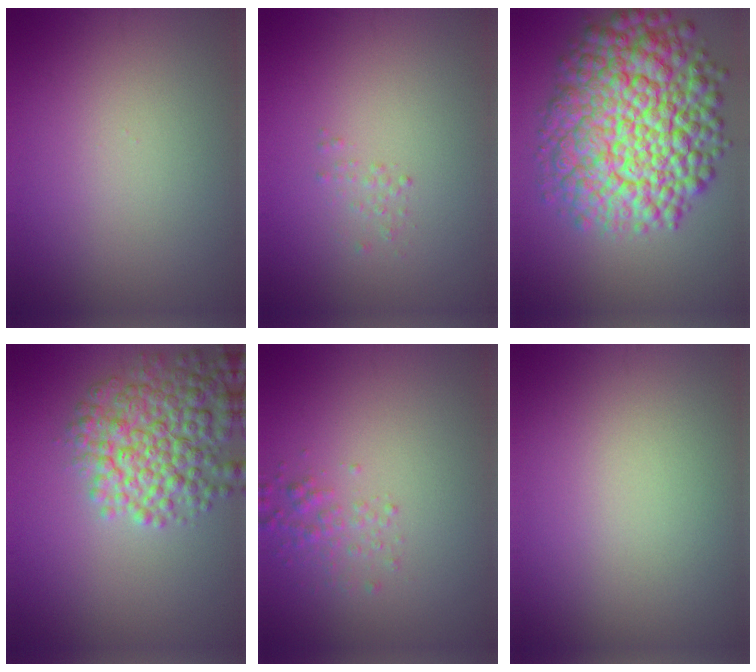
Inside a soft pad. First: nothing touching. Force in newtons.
{"total": 0.6, "press": 0.6, "slide": 0.1}
{"total": 13.2, "press": 13.1, "slide": 0.4}
{"total": 6.5, "press": 6.5, "slide": 0.2}
{"total": 1.6, "press": 1.6, "slide": 0.1}
{"total": 0.0}